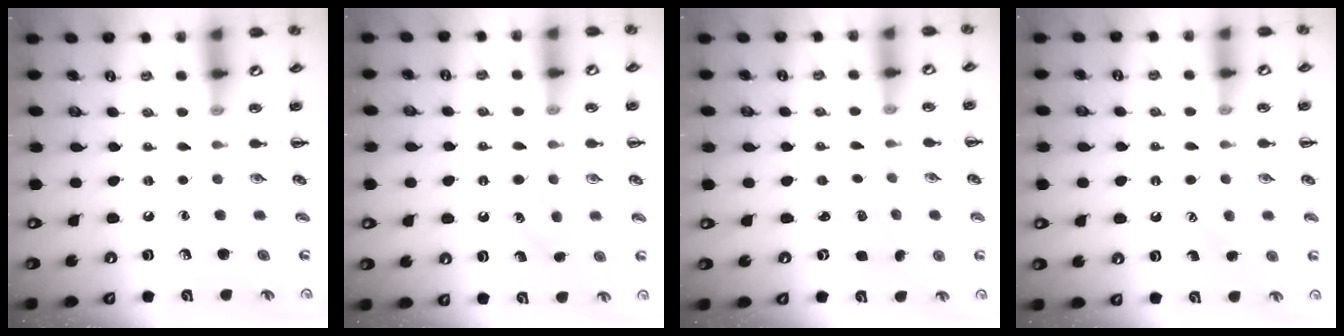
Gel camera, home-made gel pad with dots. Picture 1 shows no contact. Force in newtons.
{"total": 5.2, "press": 5.0, "slide": 1.3}
{"total": 2.5, "press": 2.4, "slide": 0.7}
{"total": 2.5, "press": 2.5, "slide": 0.6}